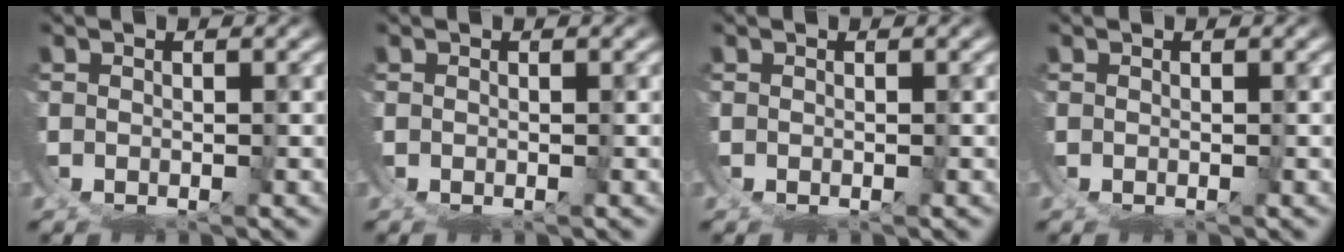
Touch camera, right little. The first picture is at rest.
{"total": 0.0}
{"total": 0.0}
{"total": 0.0}